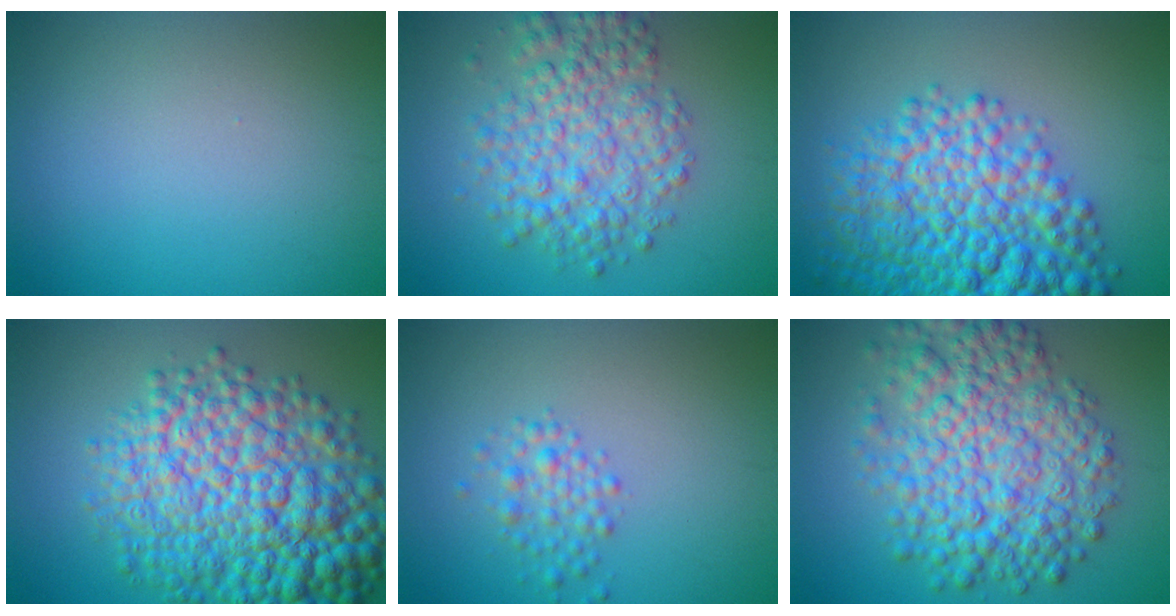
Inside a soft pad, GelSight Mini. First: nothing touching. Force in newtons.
{"total": 5.8, "press": 5.8, "slide": 0.1}
{"total": 11.3, "press": 11.2, "slide": 0.4}
{"total": 12.3, "press": 12.3, "slide": 0.2}
{"total": 2.1, "press": 2.1, "slide": 0.1}
{"total": 8.9, "press": 8.9, "slide": 0.1}